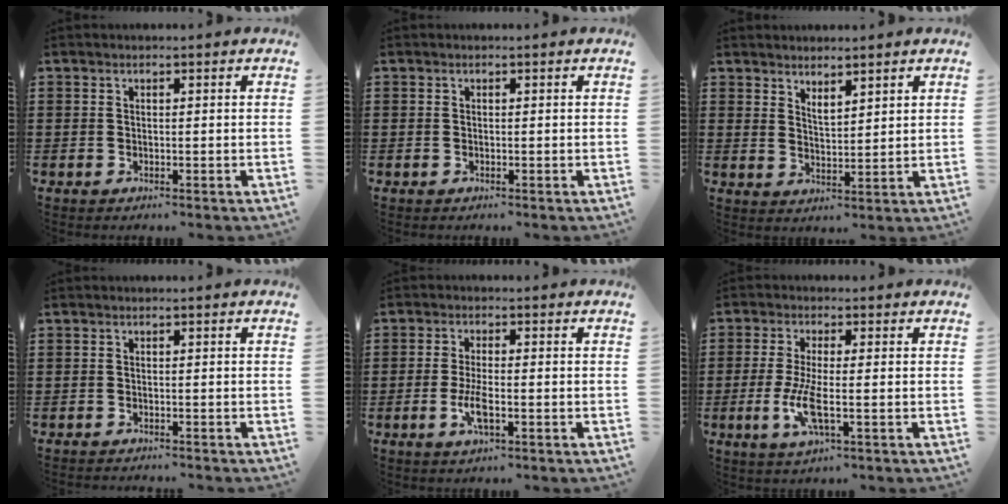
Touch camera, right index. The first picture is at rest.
{"total": 0.0}
{"total": 2.5, "force": [2.4, 0.4, 0.4], "torque": [-0.014, -0.001, 0.046]}
{"total": 0.7, "force": [-0.7, -0.1, 0.0], "torque": [-0.002, 0.001, -0.016]}
{"total": 4.1, "force": [-1.4, 1.0, 3.7], "torque": [-0.083, -0.004, -0.032]}
{"total": 6.3, "force": [-1.5, 1.3, 6.0], "torque": [-0.136, -0.018, -0.034]}